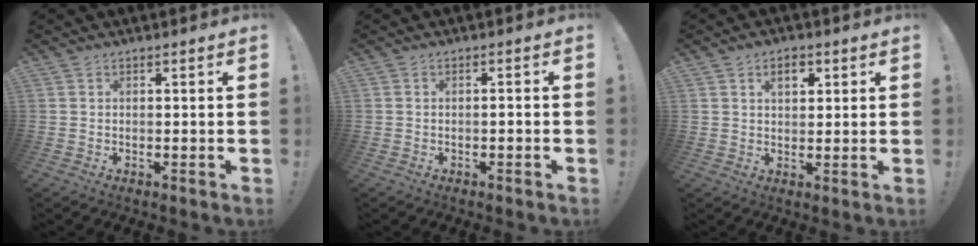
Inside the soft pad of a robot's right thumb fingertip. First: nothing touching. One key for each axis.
{"total": 1.2, "fx": -0.8, "fy": -0.1, "fz": 0.8, "tx": -0.013, "ty": -0.001, "tz": -0.015}
{"total": 4.9, "fx": 2.2, "fy": 2.8, "fz": 3.3, "tx": -0.040, "ty": -0.002, "tz": 0.034}